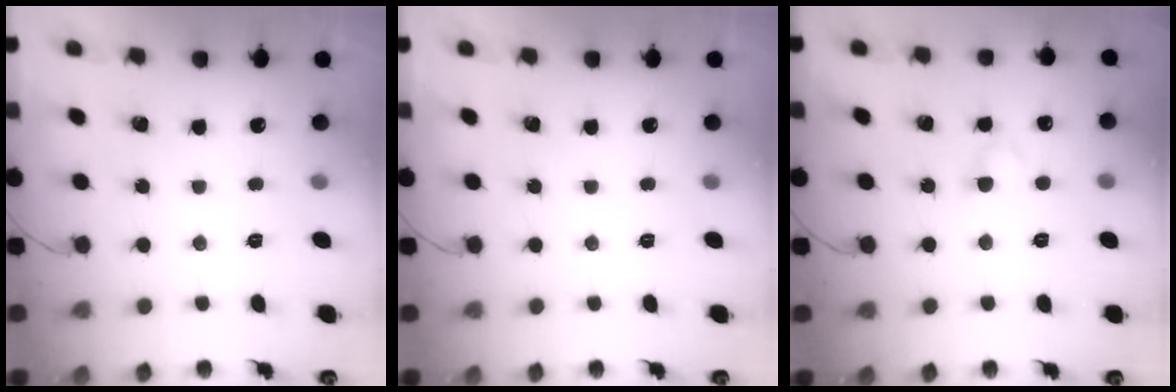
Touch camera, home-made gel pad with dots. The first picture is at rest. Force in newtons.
{"total": 0.0}
{"total": 2.4, "press": 2.1, "slide": 1.1}